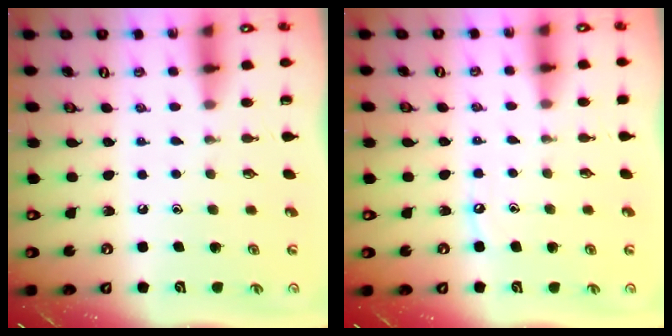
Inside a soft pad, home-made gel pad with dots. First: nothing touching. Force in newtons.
{"total": 2.6, "press": 2.6, "slide": 0.4}